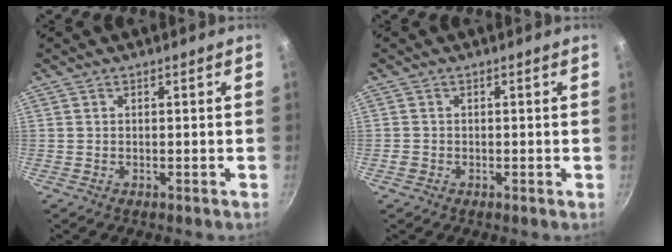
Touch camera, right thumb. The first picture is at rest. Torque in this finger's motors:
{"motor_torque": [-0.12, 0.24, 0.22, 0.28, 0.02]}